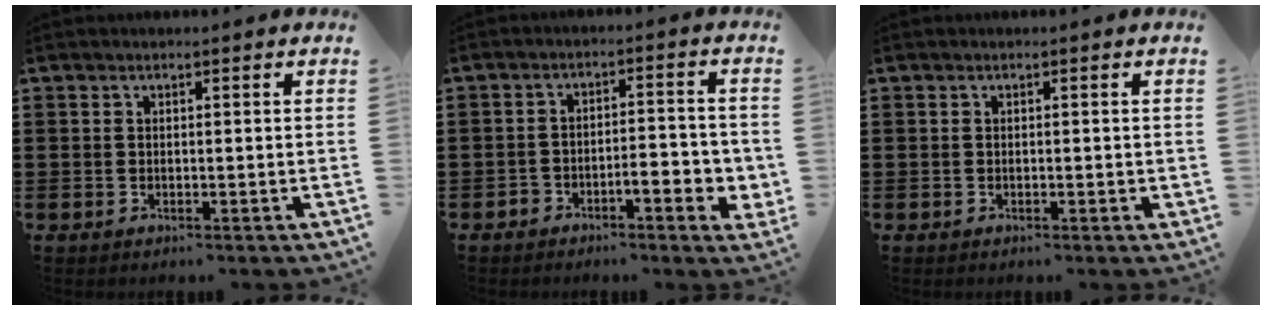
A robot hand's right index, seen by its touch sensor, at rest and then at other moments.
{"total": 4.3, "force": [-2.6, 1.7, 2.9], "torque": [-0.050, 0.009, -0.049]}
{"total": 0.0}